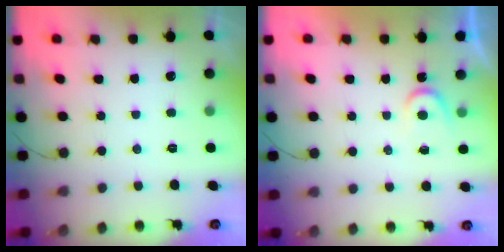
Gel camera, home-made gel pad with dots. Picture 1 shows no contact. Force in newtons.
{"total": 3.1, "press": 3.1, "slide": 0.4}